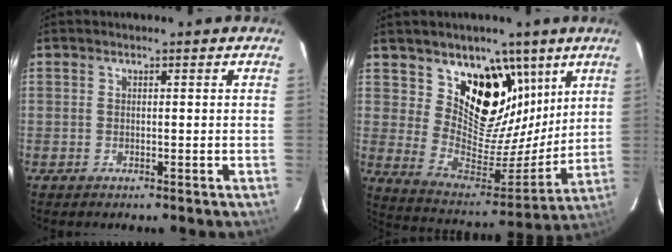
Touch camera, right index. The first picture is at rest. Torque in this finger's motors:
{"motor_torque": [0.52, 0.31, 0.42, 0.07]}